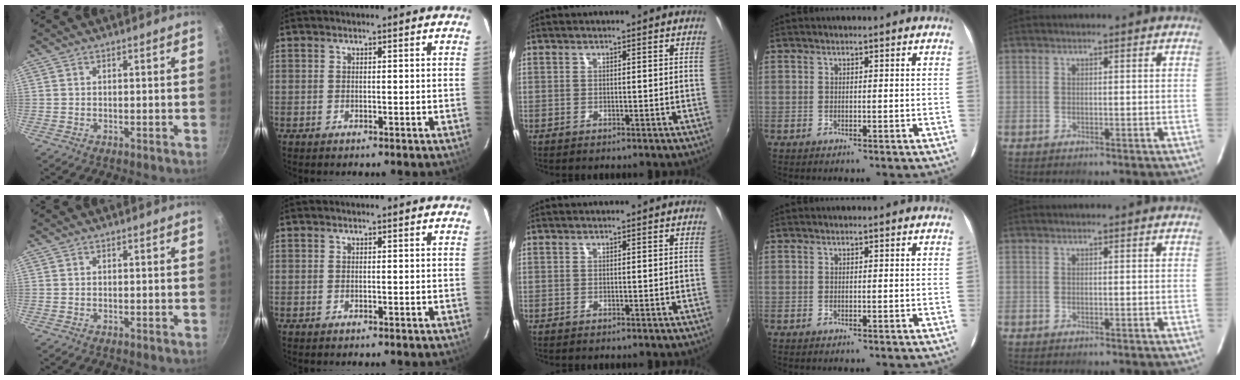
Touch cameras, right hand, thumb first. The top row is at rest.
{}